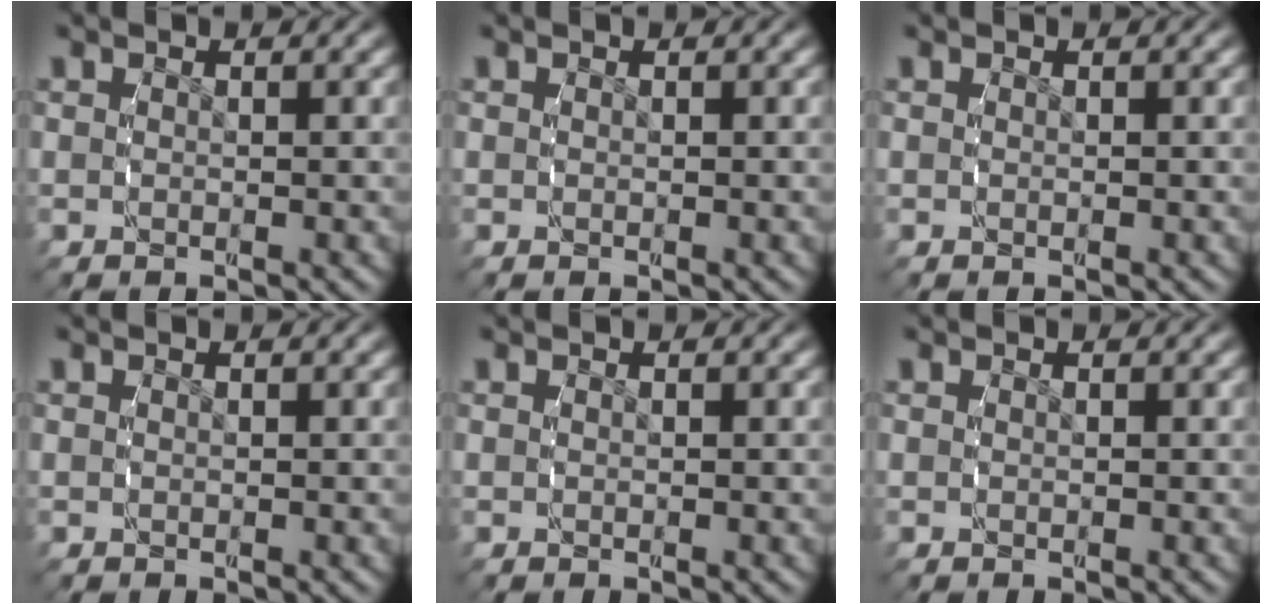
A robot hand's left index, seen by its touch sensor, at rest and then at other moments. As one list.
[{"total": 0.0}, {"total": 0.0}, {"total": 0.0}, {"total": 0.0}, {"total": 0.0}]